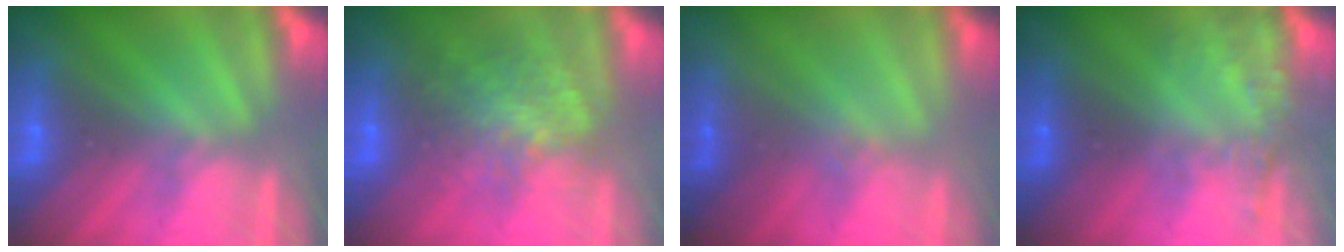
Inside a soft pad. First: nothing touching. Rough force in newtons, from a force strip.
{"total": 5.7}
{"total": 1.3}
{"total": 2.2}